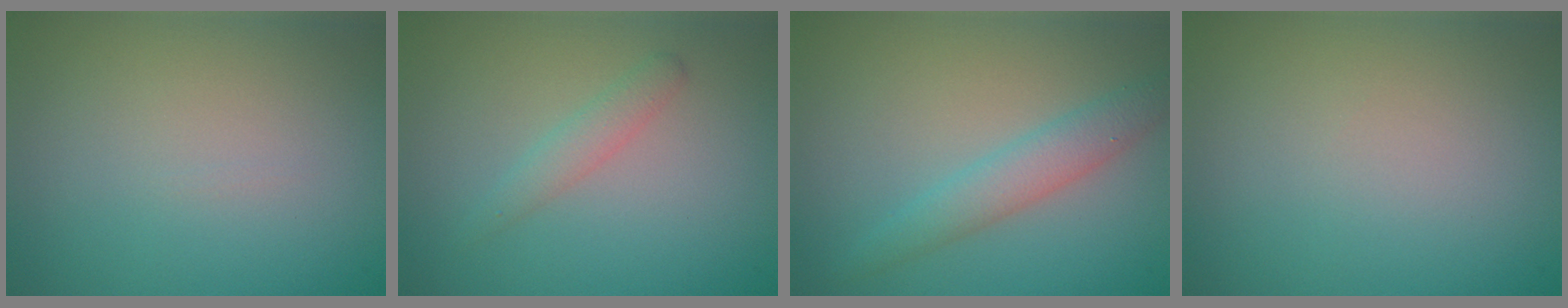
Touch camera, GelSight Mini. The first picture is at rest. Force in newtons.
{"total": 1.6, "press": 1.6, "slide": 0.1}
{"total": 2.8, "press": 2.8, "slide": 0.1}
{"total": 0.0}